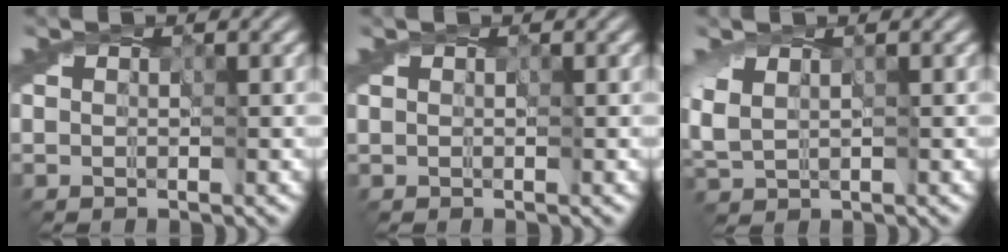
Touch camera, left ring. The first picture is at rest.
{"total": 0.0}
{"total": 1.8, "force": [1.0, 1.0, 1.1], "torque": [-0.031, 0.001, 0.023]}